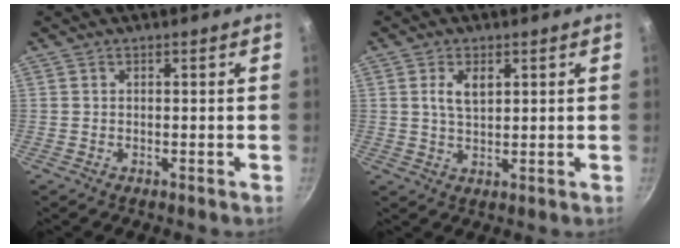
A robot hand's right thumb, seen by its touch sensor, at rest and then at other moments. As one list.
[{"total": 4.2, "force": [1.5, 2.2, 3.3], "torque": [-0.058, -0.005, 0.030]}]